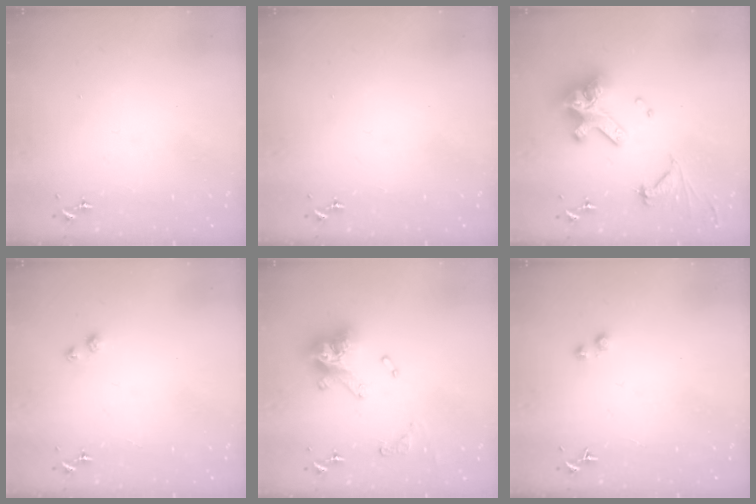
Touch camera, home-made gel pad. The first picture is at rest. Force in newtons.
{"total": 0.0}
{"total": 18.7, "press": 18.5, "slide": 2.2}
{"total": 2.6, "press": 2.6, "slide": 0.3}
{"total": 16.1, "press": 16.1, "slide": 1.6}
{"total": 2.4, "press": 2.3, "slide": 0.9}